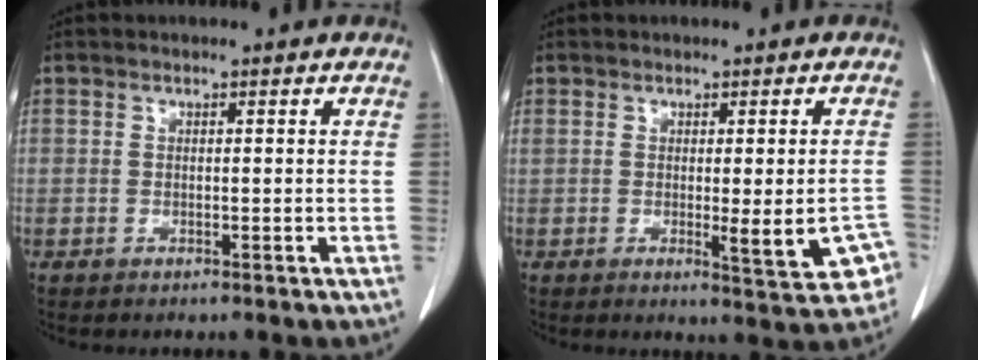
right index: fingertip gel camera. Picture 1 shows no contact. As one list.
[{"total": 7.4, "force": [-1.8, 1.6, 7.0], "torque": [-0.077, -0.005, -0.017]}]